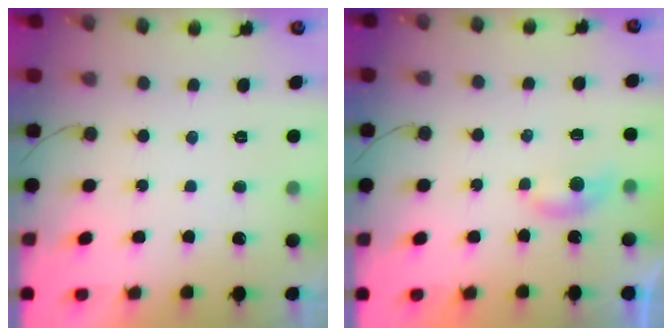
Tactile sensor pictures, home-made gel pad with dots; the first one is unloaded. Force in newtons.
{"total": 3.5, "press": 3.4, "slide": 0.5}